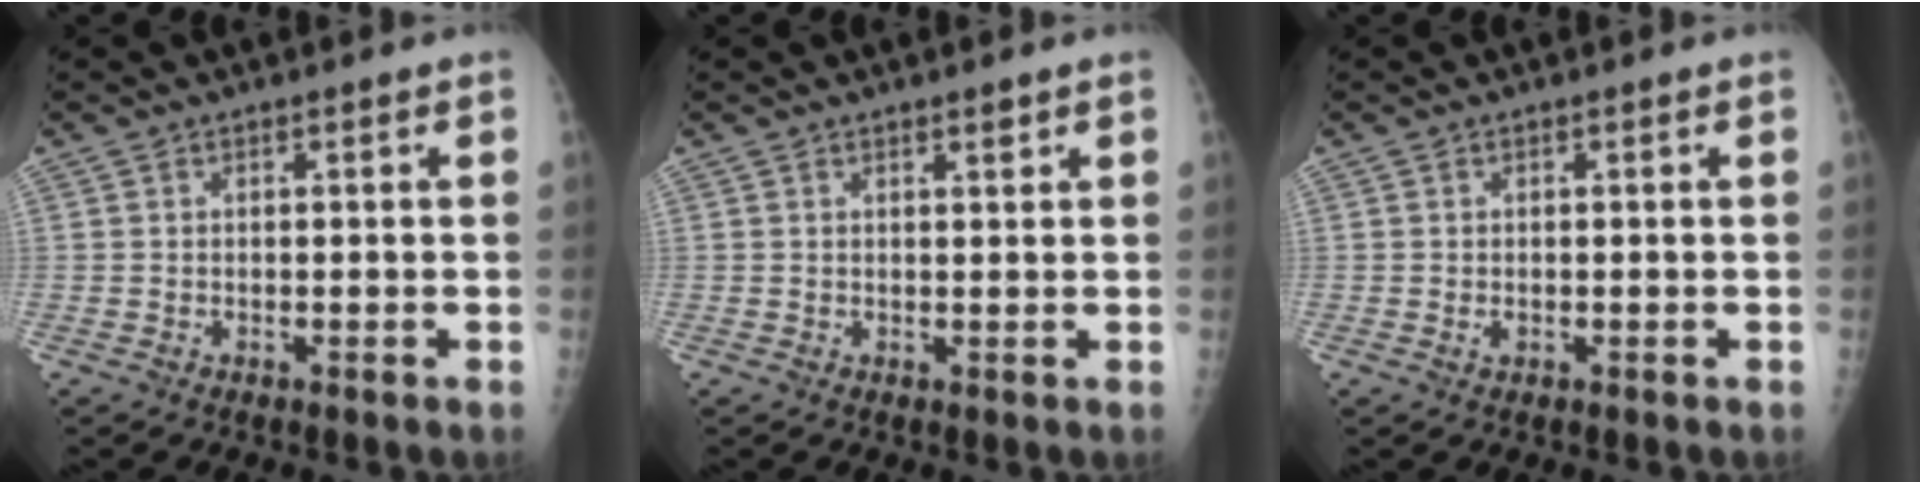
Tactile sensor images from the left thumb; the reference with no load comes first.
{"total": 1.4, "force": [1.0, 0.4, 0.9], "torque": [-0.009, -0.006, 0.015]}
{"total": 0.9, "force": [-0.1, 0.7, 0.6], "torque": [-0.008, -0.001, 0.000]}